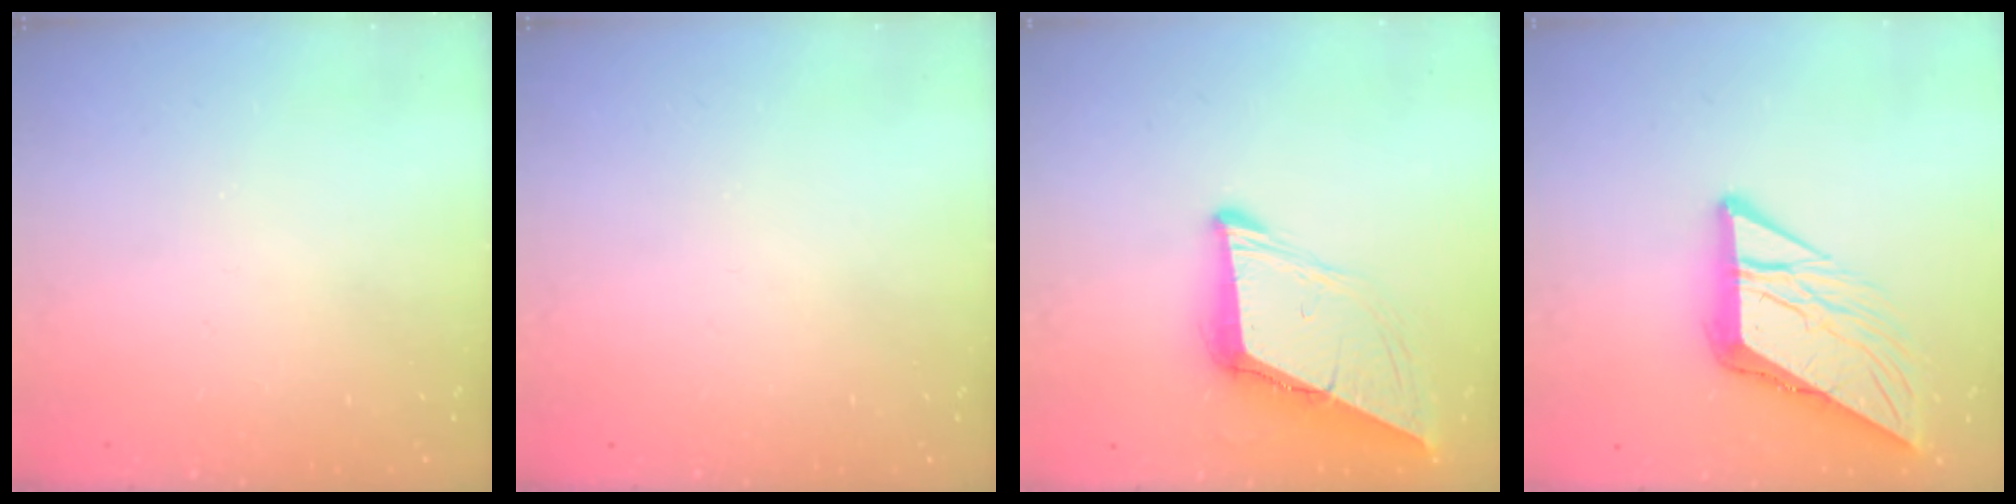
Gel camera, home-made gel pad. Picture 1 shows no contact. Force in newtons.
{"total": 0.0}
{"total": 9.4, "press": 9.3, "slide": 1.1}
{"total": 11.2, "press": 11.2, "slide": 1.1}